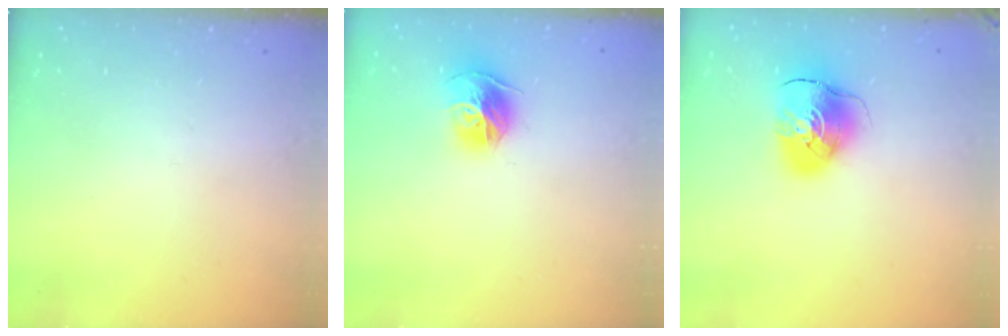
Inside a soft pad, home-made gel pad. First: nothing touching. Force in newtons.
{"total": 12.5, "press": 12.4, "slide": 1.3}
{"total": 10.2, "press": 10.1, "slide": 1.4}